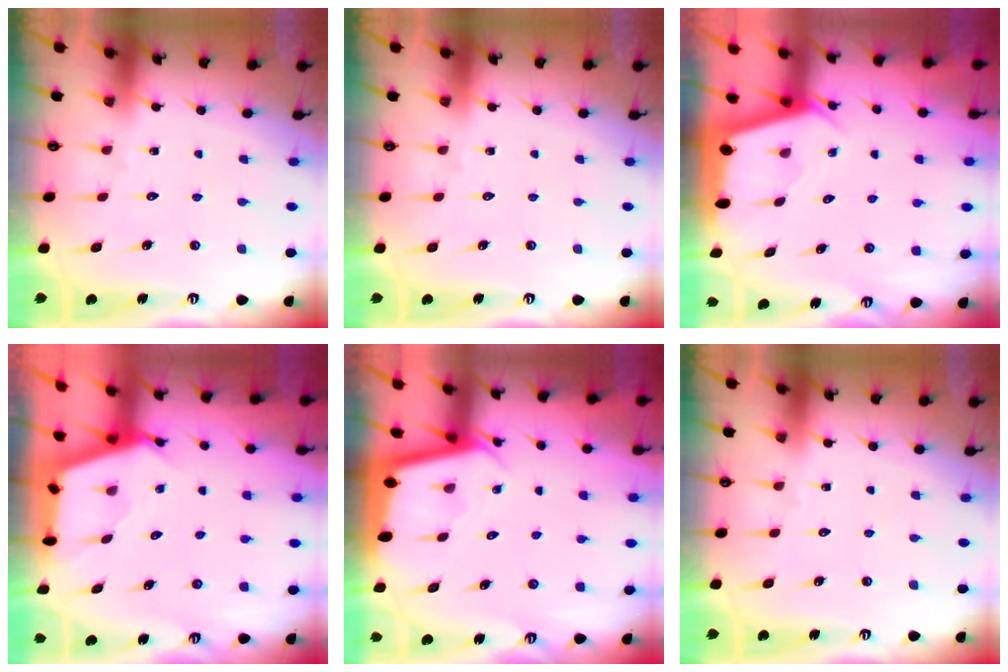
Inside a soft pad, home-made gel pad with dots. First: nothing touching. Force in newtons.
{"total": 0.0}
{"total": 2.3, "press": 2.3, "slide": 0.3}
{"total": 2.7, "press": 2.7, "slide": 0.3}
{"total": 2.3, "press": 2.3, "slide": 0.1}
{"total": 0.0}